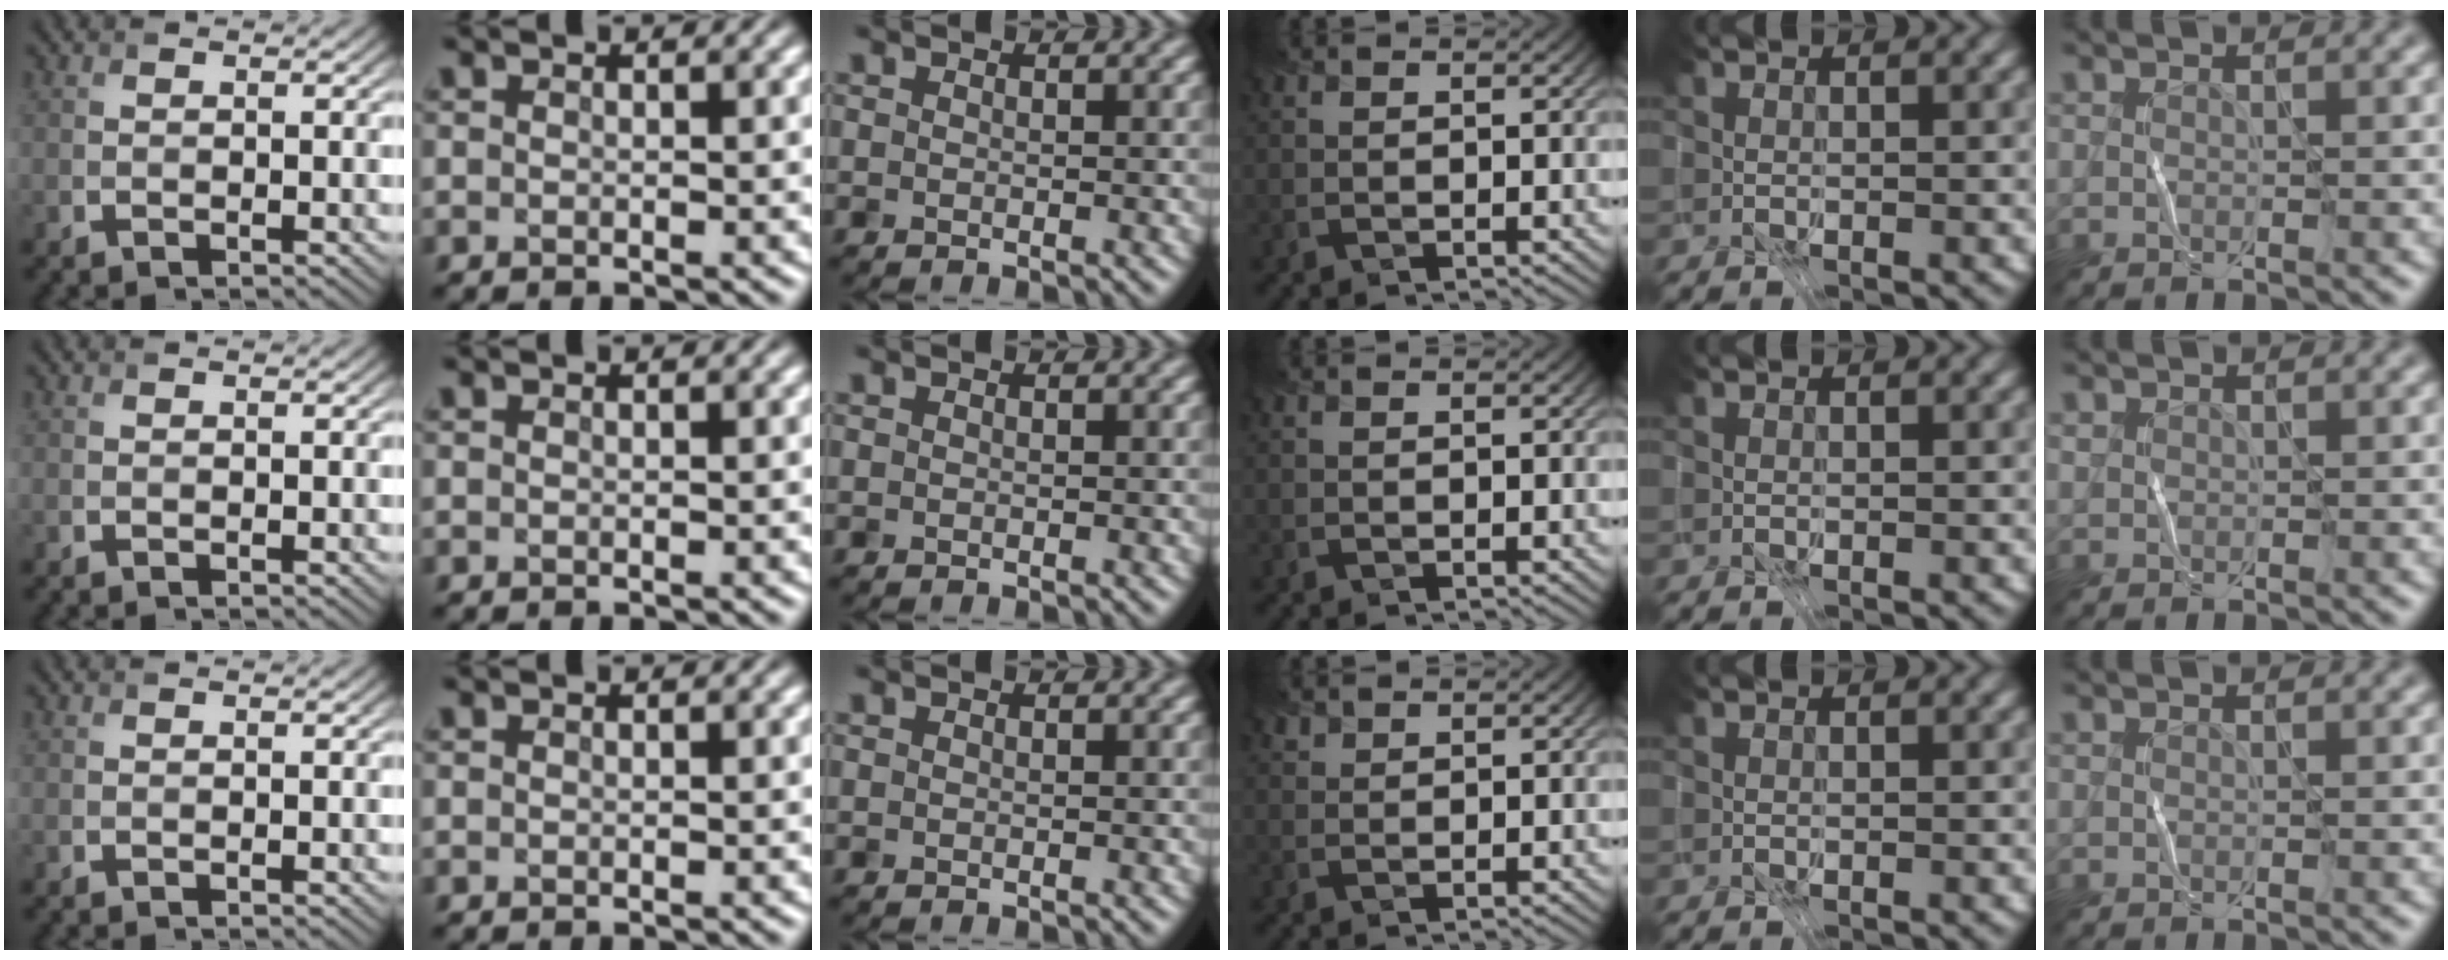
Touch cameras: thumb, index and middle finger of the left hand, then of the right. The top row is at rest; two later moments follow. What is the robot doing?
{"motion": "fold", "object": "coffee filter"}